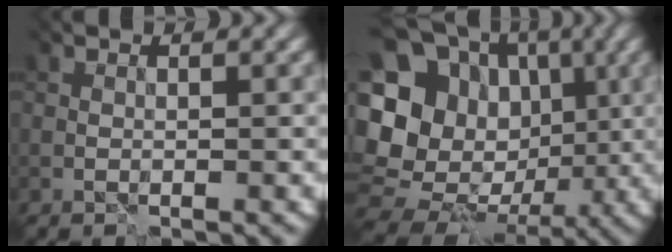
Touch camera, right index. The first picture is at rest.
{"total": 18.8, "force": [2.7, 16.8, 8.2], "torque": [-0.191, 0.036, 0.034]}